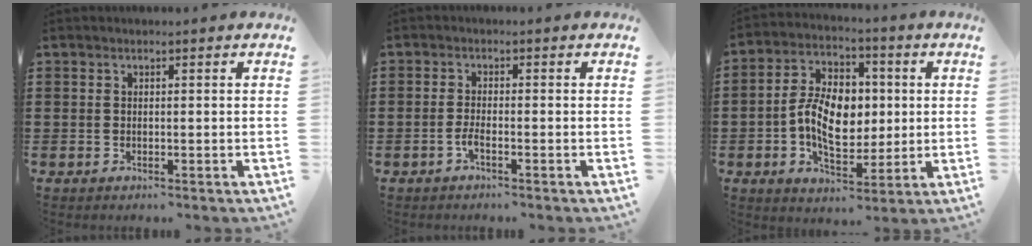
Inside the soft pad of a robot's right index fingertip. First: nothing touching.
{"total": 1.8, "force": [-1.0, 0.3, 1.5], "torque": [-0.035, -0.004, -0.021]}
{"total": 10.3, "force": [-0.2, 6.7, 7.8], "torque": [-0.170, 0.012, -0.009]}